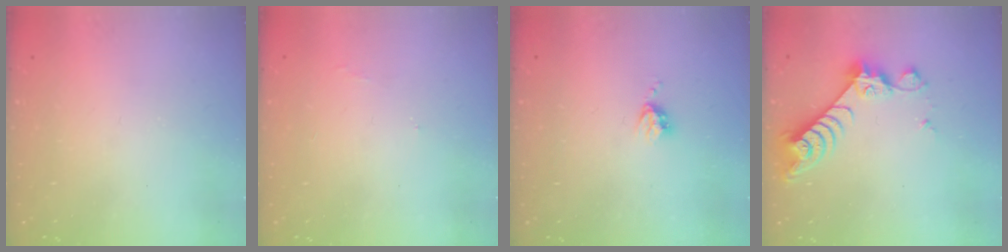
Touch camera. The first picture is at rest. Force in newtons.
{"total": 3.7, "press": 3.7, "slide": 0.4}
{"total": 3.8, "press": 3.8, "slide": 0.5}
{"total": 8.1, "press": 8.1, "slide": 0.7}